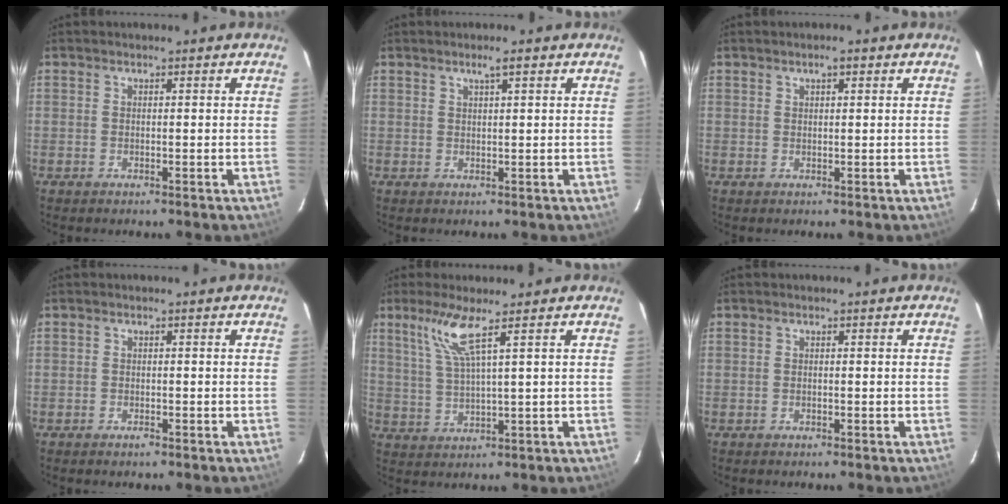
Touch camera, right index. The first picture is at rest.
{"total": 1.8, "force": [1.1, 0.1, 1.4], "torque": [-0.027, 0.005, 0.020]}
{"total": 1.5, "force": [0.8, 0.6, 1.1], "torque": [-0.018, 0.007, 0.012]}
{"total": 0.9, "force": [-0.7, 0.4, 0.4], "torque": [-0.009, -0.001, -0.014]}
{"total": 6.2, "force": [3.6, -0.4, 5.0], "torque": [-0.103, -0.004, 0.079]}
{"total": 0.0}